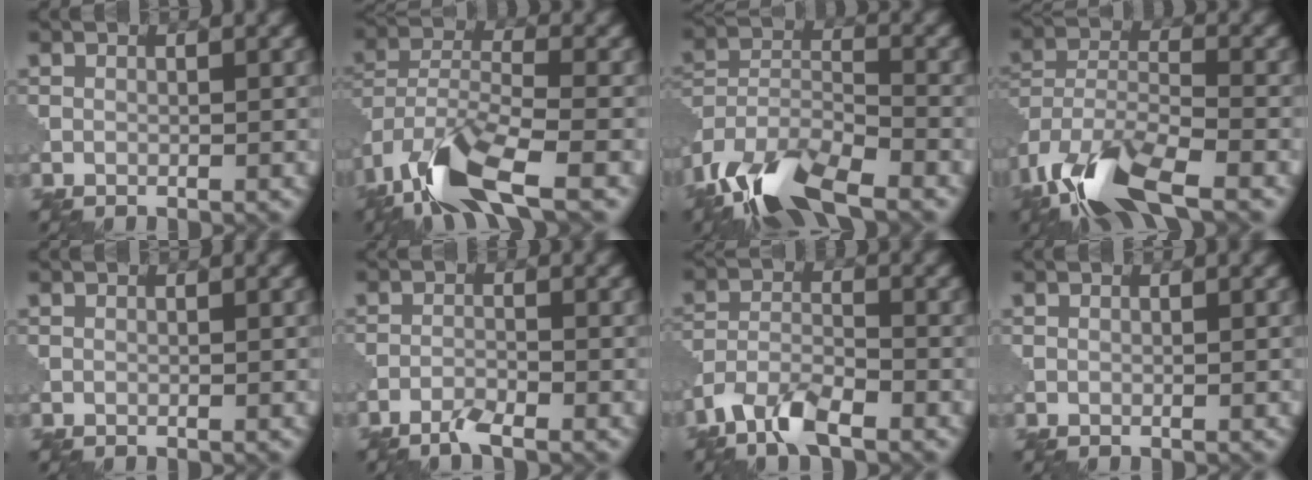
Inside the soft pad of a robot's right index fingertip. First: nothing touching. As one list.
[{"total": 10.7, "force": [-6.7, 3.5, 7.5], "torque": [-0.148, -0.009, -0.137]}, {"total": 10.3, "force": [-7.5, 3.3, 6.2], "torque": [-0.119, -0.008, -0.148]}, {"total": 11.0, "force": [-7.3, 4.0, 7.3], "torque": [-0.147, -0.015, -0.147]}, {"total": 0.0}, {"total": 2.0, "force": [-1.7, 0.2, 1.1], "torque": [-0.022, -0.001, -0.039]}, {"total": 4.8, "force": [-3.8, 1.3, 2.7], "torque": [-0.054, -0.003, -0.082]}, {"total": 0.0}]